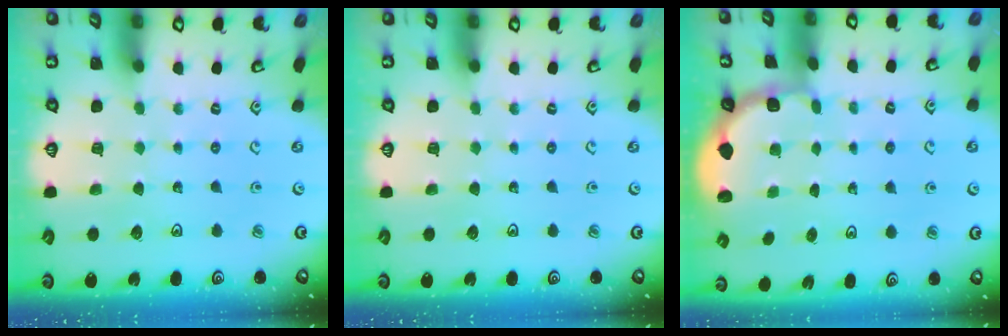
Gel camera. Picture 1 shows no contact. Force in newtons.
{"total": 0.0}
{"total": 1.8, "press": 1.6, "slide": 0.8}